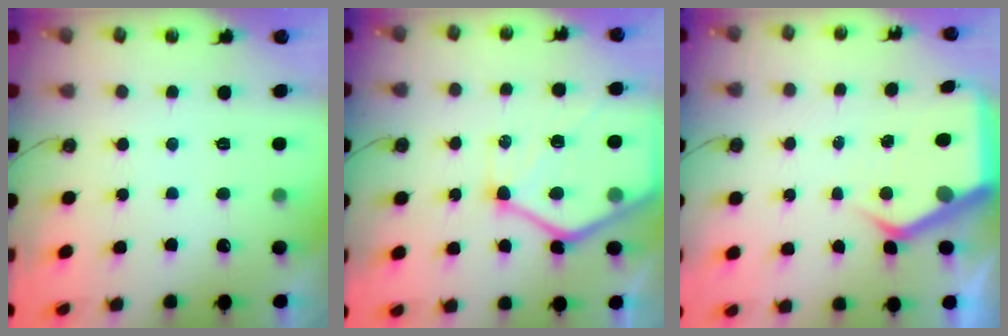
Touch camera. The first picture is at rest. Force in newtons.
{"total": 17.8, "press": 17.7, "slide": 1.7}
{"total": 6.1, "press": 6.1, "slide": 0.5}